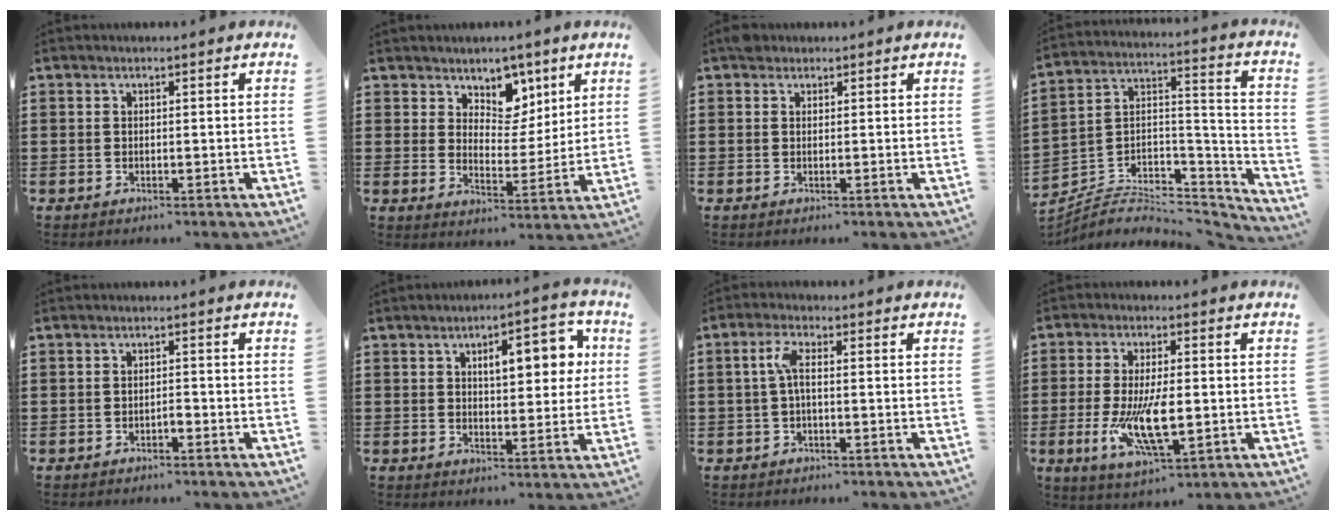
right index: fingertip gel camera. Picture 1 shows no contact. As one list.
[{"total": 5.8, "force": [4.3, 3.8, 0.6], "torque": [-0.030, -0.023, 0.074]}, {"total": 1.2, "force": [0.9, 0.8, 0.2], "torque": [-0.008, 0.003, 0.018]}, {"total": 4.4, "force": [-3.3, 2.6, 1.2], "torque": [-0.033, -0.009, -0.068]}, {"total": 1.2, "force": [-0.8, 0.3, 0.8], "torque": [-0.020, -0.003, -0.014]}, {"total": 8.4, "force": [2.5, 3.5, 7.2], "torque": [-0.105, -0.003, 0.032]}, {"total": 3.5, "force": [-0.1, 1.0, 3.4], "torque": [-0.073, 0.003, -0.006]}, {"total": 10.7, "force": [-1.8, 3.9, 9.8], "torque": [-0.201, -0.025, -0.031]}]